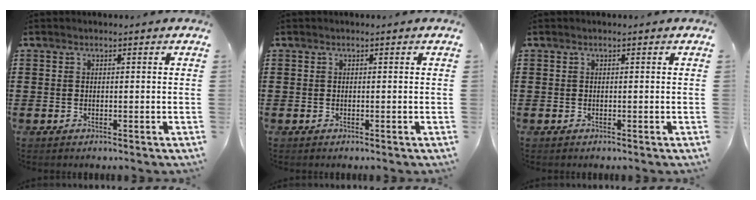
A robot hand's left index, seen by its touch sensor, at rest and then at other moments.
{"total": 0.0}
{"total": 0.0}